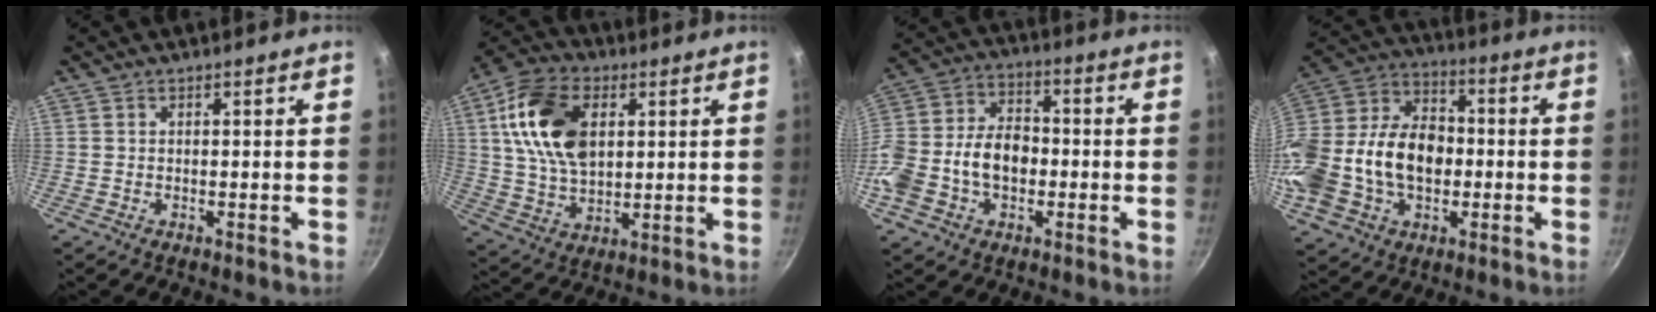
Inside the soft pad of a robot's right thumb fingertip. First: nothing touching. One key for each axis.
{"total": 17.0, "fx": 4.5, "fy": 10.6, "fz": 12.6, "tx": -0.220, "ty": 0.000, "tz": 0.082}
{"total": 16.3, "fx": -3.0, "fy": 11.2, "fz": 11.5, "tx": -0.232, "ty": 0.036, "tz": -0.058}
{"total": 26.4, "fx": -3.4, "fy": 18.3, "fz": 18.7, "tx": -0.405, "ty": 0.028, "tz": -0.051}